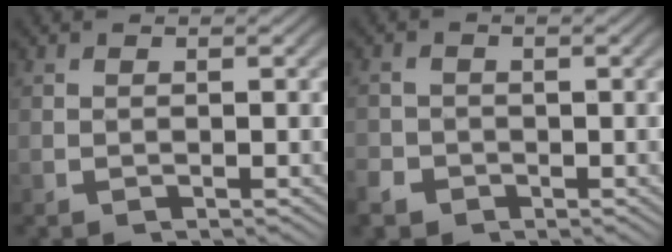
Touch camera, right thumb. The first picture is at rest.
{"total": 2.4, "force": [-1.7, 1.7, 0.3], "torque": [-0.003, -0.011, -0.029]}